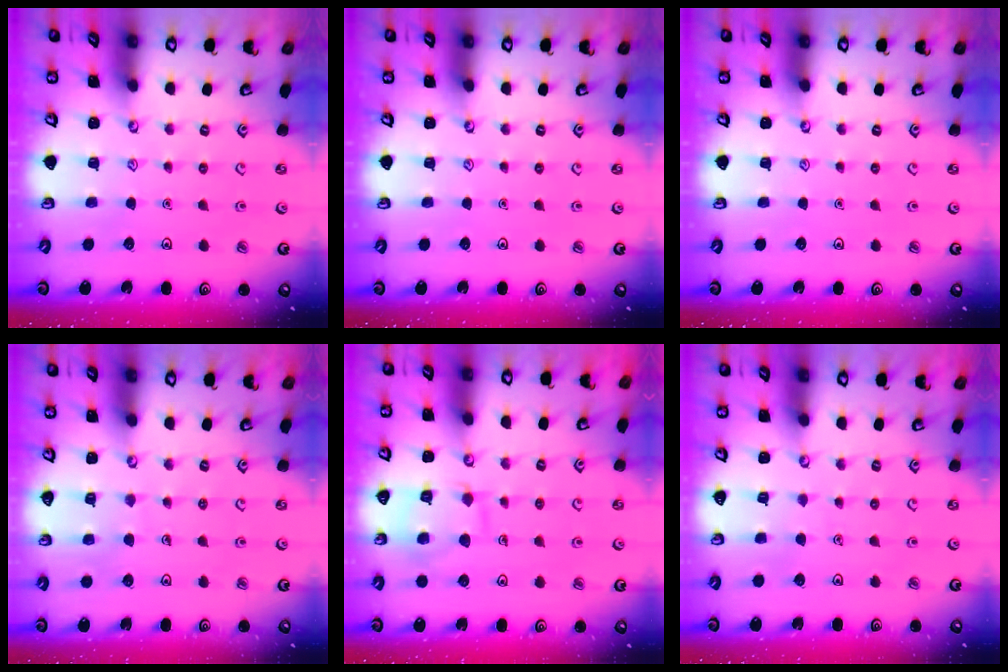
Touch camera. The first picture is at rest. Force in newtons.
{"total": 0.0}
{"total": 0.0}
{"total": 4.6, "press": 4.6, "slide": 0.3}
{"total": 10.1, "press": 10.1, "slide": 0.1}
{"total": 2.5, "press": 2.5, "slide": 0.3}